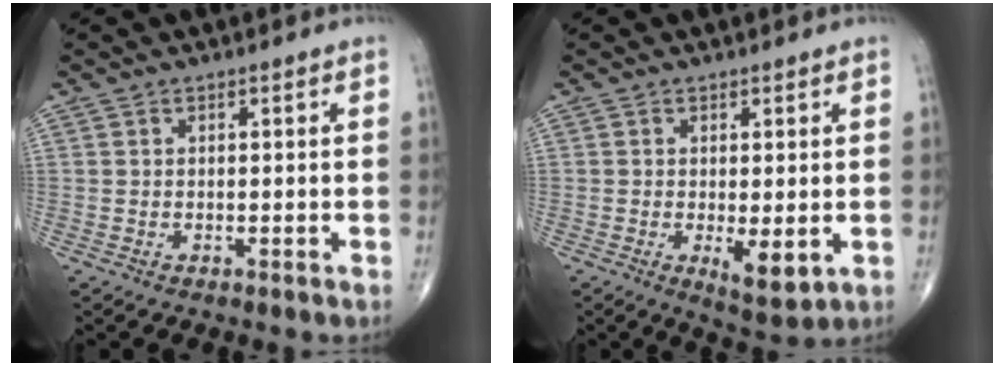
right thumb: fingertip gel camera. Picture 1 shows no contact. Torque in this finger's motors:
{"motor_torque": [0.08, 0.62, -0.03, -0.08, 0.10]}